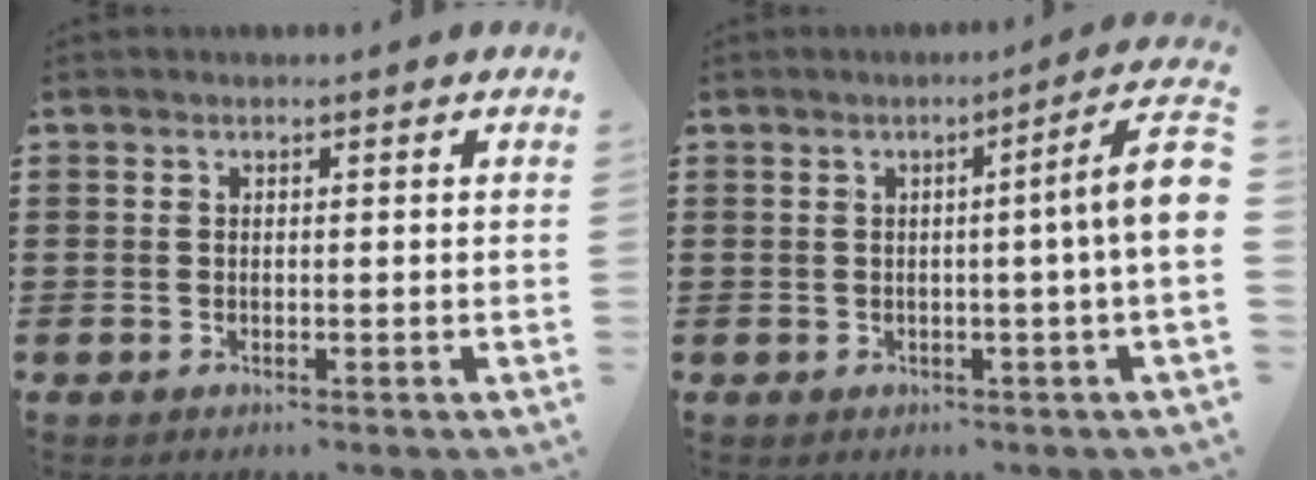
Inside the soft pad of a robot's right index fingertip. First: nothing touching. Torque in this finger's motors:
{"motor_torque": [1.12, -0.74, 0.65, 0.12]}